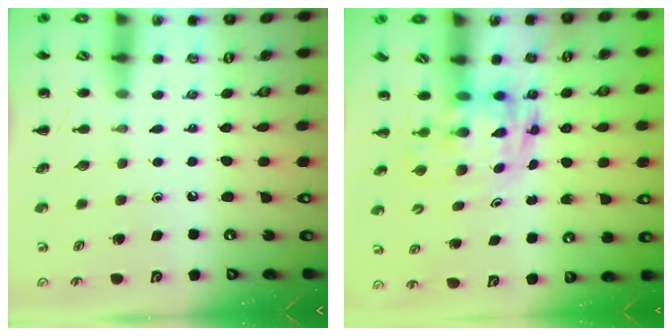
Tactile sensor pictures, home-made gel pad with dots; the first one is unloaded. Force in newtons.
{"total": 3.4, "press": 3.3, "slide": 0.7}